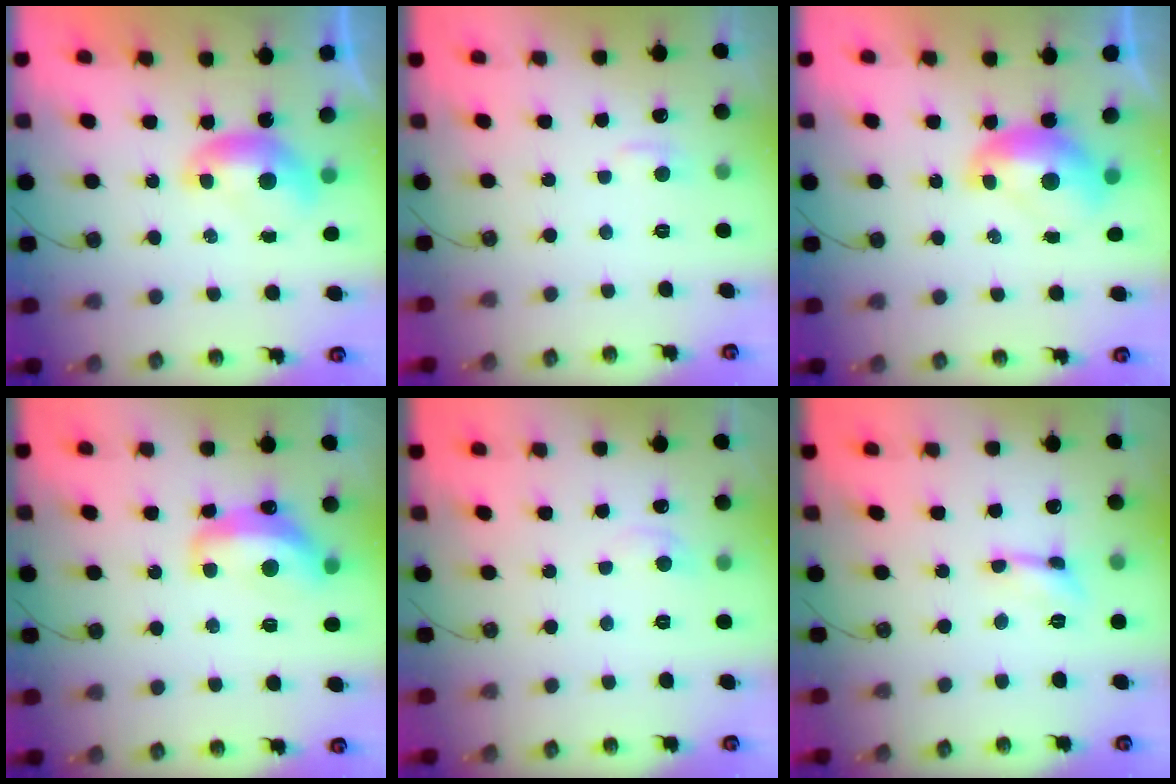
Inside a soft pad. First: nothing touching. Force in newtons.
{"total": 2.2, "press": 2.1, "slide": 0.6}
{"total": 2.1, "press": 2.1, "slide": 0.3}
{"total": 6.7, "press": 6.7, "slide": 0.6}
{"total": 0.9, "press": 0.6, "slide": 0.7}
{"total": 1.1, "press": 1.1, "slide": 0.3}